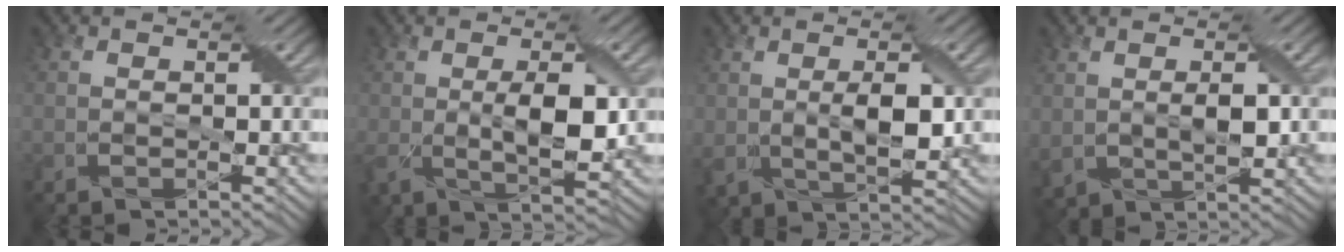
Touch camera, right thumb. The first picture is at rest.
{"total": 7.1, "force": [0.2, 2.9, 6.4], "torque": [-0.123, -0.003, 0.008]}
{"total": 5.4, "force": [0.5, 2.4, 4.9], "torque": [-0.102, -0.002, 0.014]}
{"total": 4.1, "force": [0.4, 2.2, 3.5], "torque": [-0.083, -0.002, 0.013]}